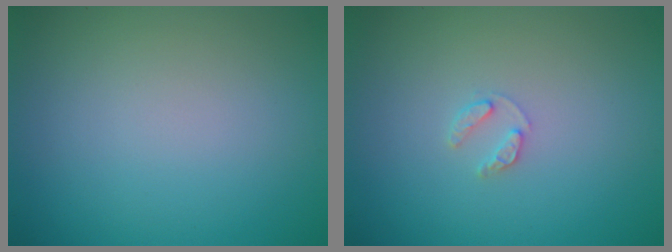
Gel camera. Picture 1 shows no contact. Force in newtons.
{"total": 1.1, "press": 1.1, "slide": 0.2}